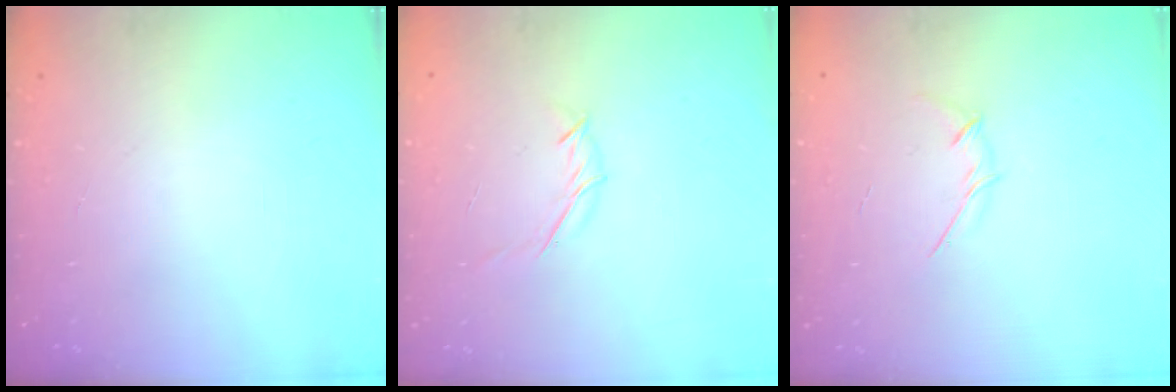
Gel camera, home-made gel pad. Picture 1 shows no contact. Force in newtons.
{"total": 4.0, "press": 3.9, "slide": 0.9}
{"total": 3.3, "press": 3.1, "slide": 0.9}